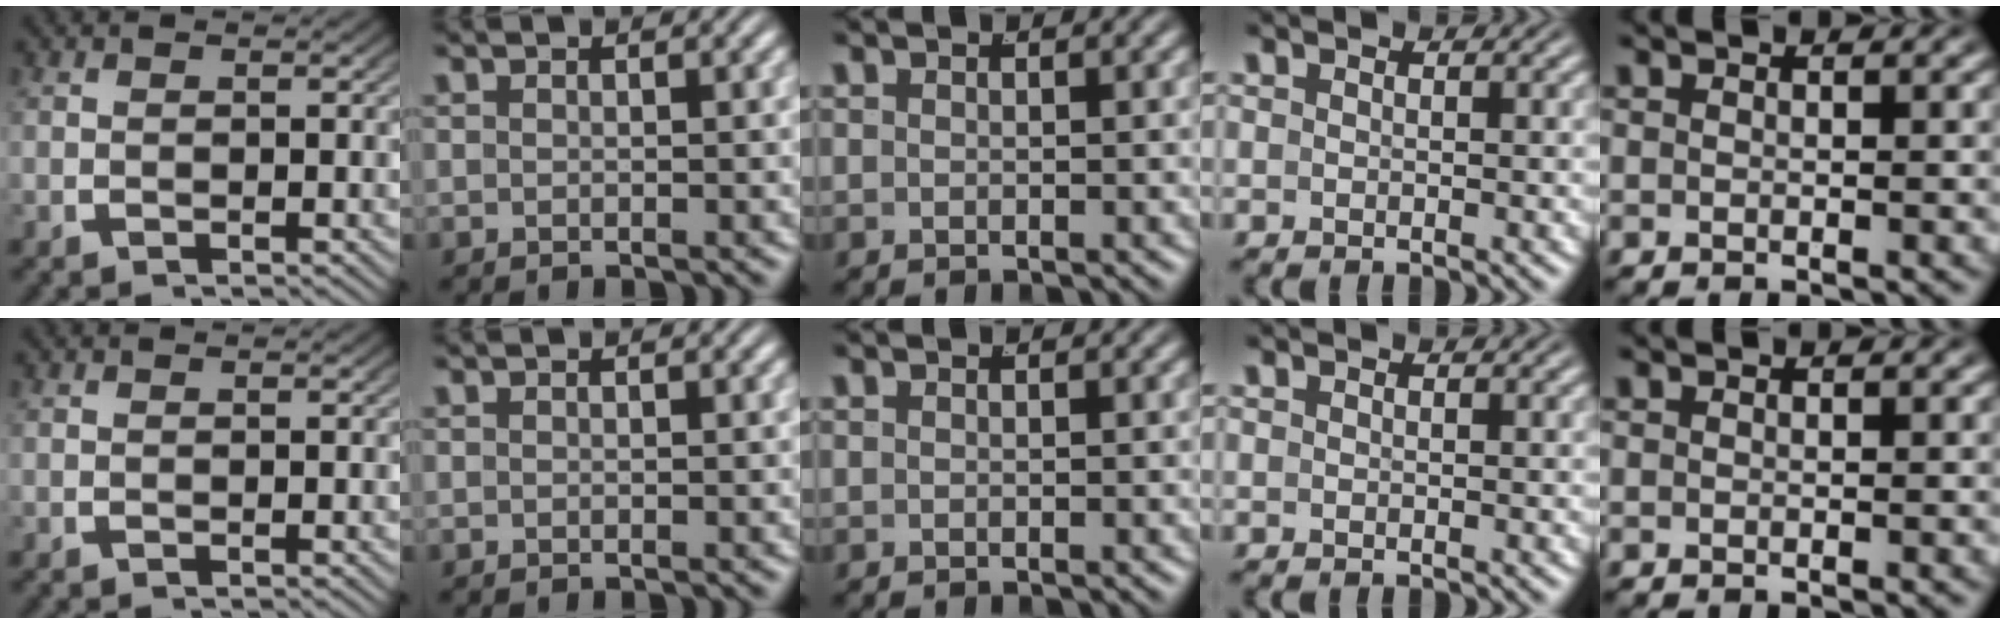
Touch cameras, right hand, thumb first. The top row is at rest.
{}